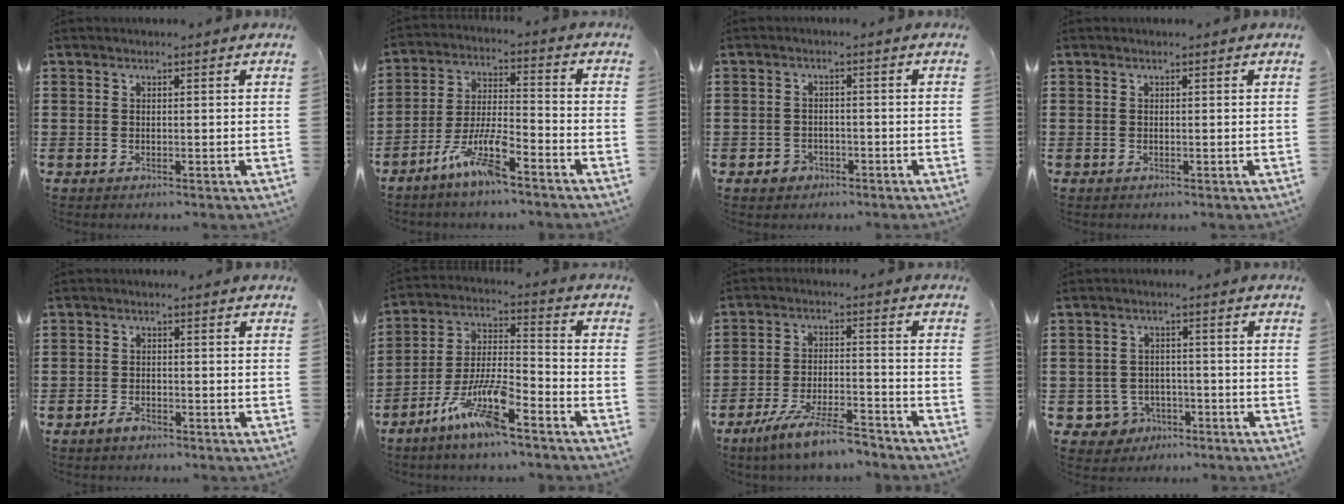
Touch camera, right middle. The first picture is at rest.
{"total": 8.3, "force": [-5.9, 1.4, 5.7], "torque": [-0.133, -0.008, -0.114]}
{"total": 2.0, "force": [-1.4, 1.4, 0.4], "torque": [-0.012, 0.003, -0.032]}
{"total": 0.0}
{"total": 2.0, "force": [-1.6, 0.9, 0.8], "torque": [-0.017, 0.002, -0.031]}
{"total": 10.3, "force": [-7.1, 1.6, 7.4], "torque": [-0.165, -0.005, -0.138]}
{"total": 8.3, "force": [-7.1, 0.8, 4.3], "torque": [-0.087, 0.002, -0.136]}
{"total": 3.8, "force": [-2.7, 2.7, 0.6], "torque": [-0.036, 0.002, -0.059]}